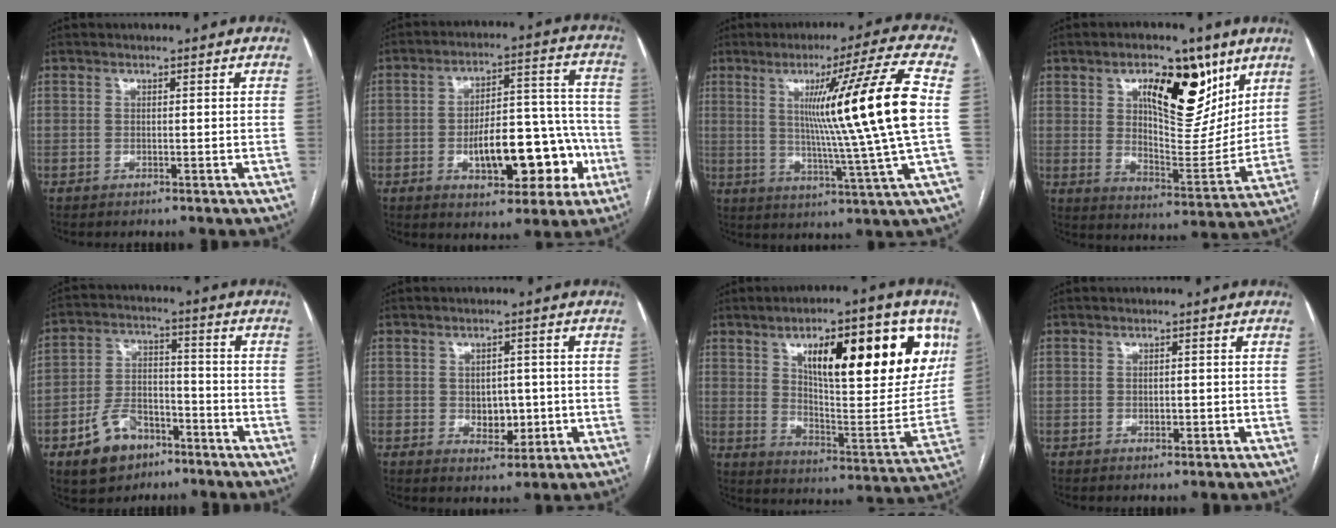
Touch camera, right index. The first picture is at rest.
{"total": 14.5, "force": [-4.3, 6.4, 12.2], "torque": [-0.168, 0.036, -0.051]}
{"total": 17.9, "force": [2.6, -3.3, 17.4], "torque": [-0.257, -0.013, 0.032]}
{"total": 15.8, "force": [7.9, 6.5, 12.0], "torque": [-0.168, -0.001, 0.130]}
{"total": 9.9, "force": [-5.6, 6.4, 5.0], "torque": [-0.101, 0.017, -0.089]}
{"total": 4.5, "force": [-0.4, 3.2, 3.2], "torque": [-0.034, 0.004, 0.005]}
{"total": 25.2, "force": [10.9, 7.1, 21.6], "torque": [-0.314, 0.012, 0.171]}
{"total": 1.1, "force": [-0.2, 0.7, 0.8], "torque": [-0.011, 0.001, 0.001]}